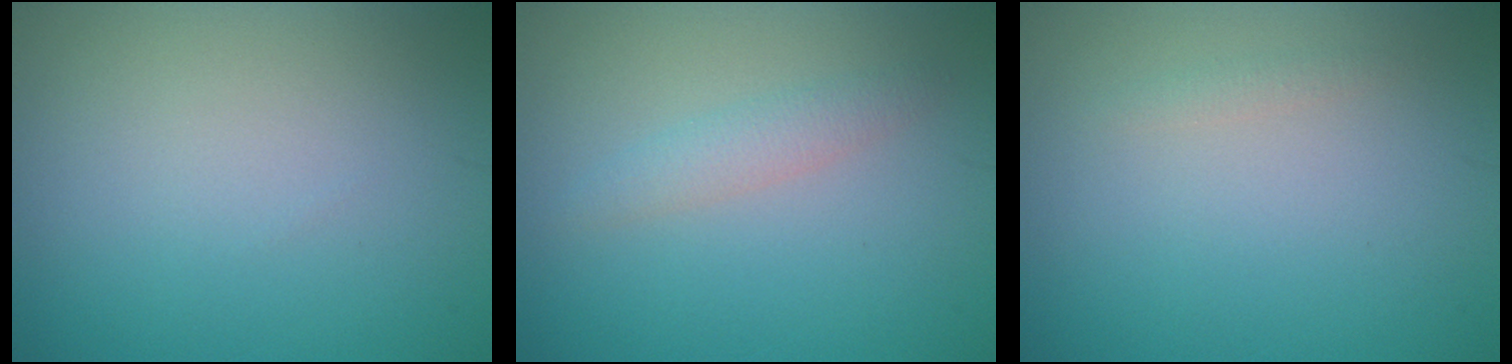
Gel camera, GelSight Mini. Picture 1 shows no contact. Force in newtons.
{"total": 1.7, "press": 1.7, "slide": 0.1}
{"total": 0.6, "press": 0.6, "slide": 0.0}